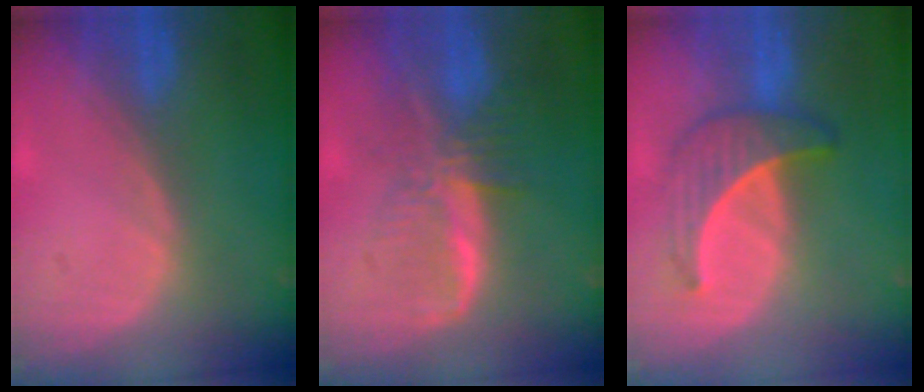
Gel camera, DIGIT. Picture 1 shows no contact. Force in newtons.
{"total": 8.1, "press": 7.0, "slide": 4.1}
{"total": 6.6, "press": 6.2, "slide": 2.3}